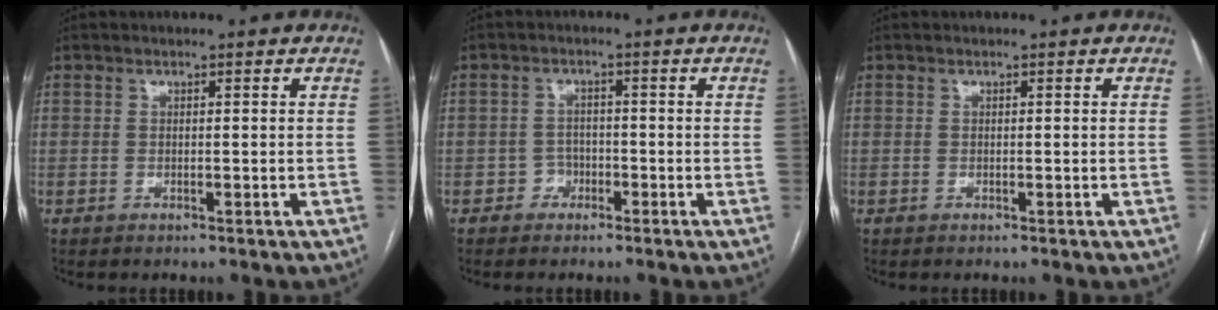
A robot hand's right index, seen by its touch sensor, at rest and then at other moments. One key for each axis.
{"total": 2.4, "fx": -1.2, "fy": 2.1, "fz": -0.1, "tx": 0.011, "ty": 0.012, "tz": -0.027}
{"total": 0.0}